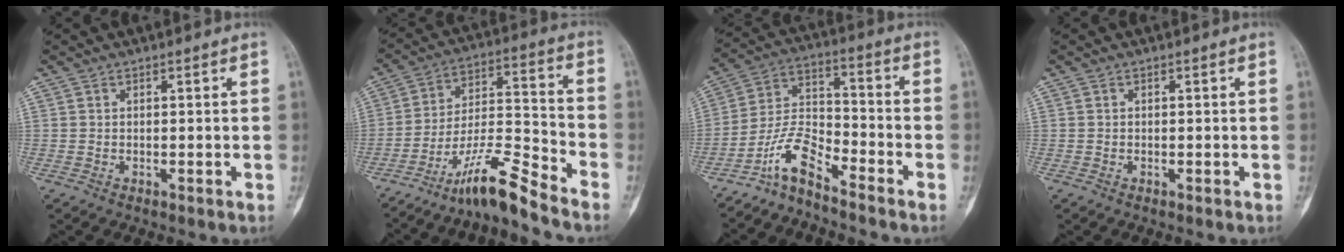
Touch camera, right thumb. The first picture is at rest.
{"total": 11.2, "force": [-9.5, 0.3, 6.0], "torque": [-0.116, 0.085, -0.174]}
{"total": 8.0, "force": [-6.6, 2.1, 4.2], "torque": [-0.085, 0.073, -0.137]}
{"total": 0.0}